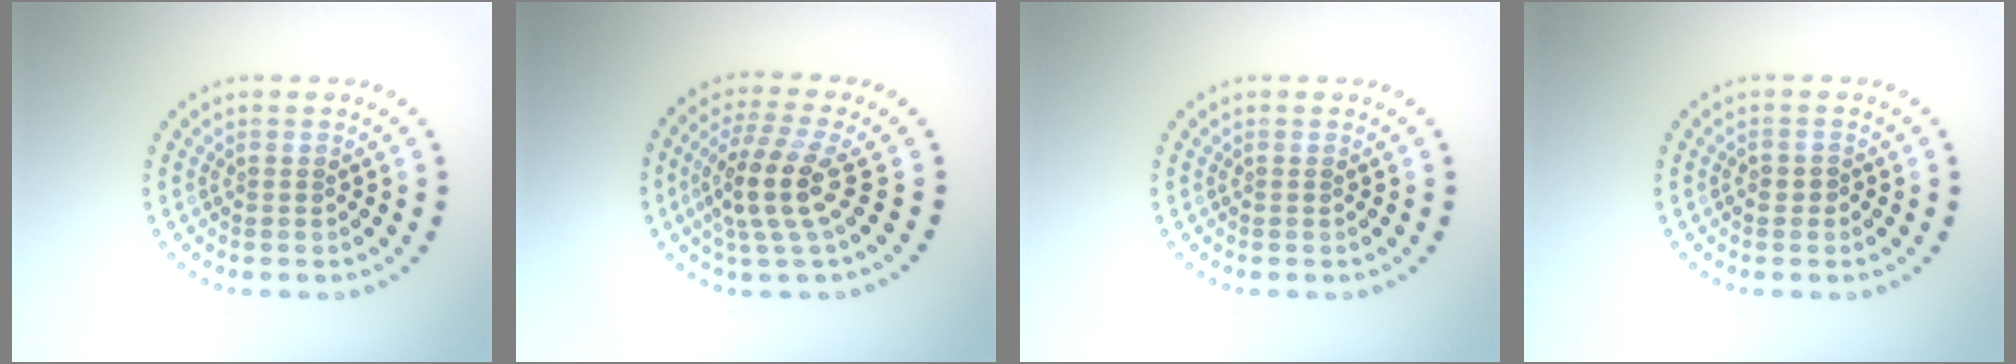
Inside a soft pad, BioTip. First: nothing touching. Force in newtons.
{"total": 4.6, "press": 3.8, "slide": 2.5}
{"total": 0.0}
{"total": 0.6, "press": 0.6, "slide": 0.3}